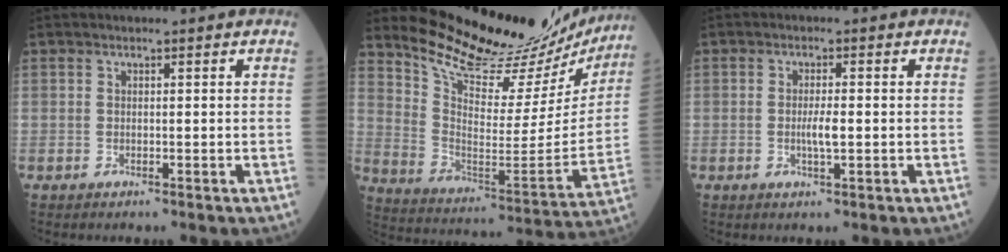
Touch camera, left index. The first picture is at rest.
{"total": 24.9, "force": [23.2, 5.6, 7.1], "torque": [-0.113, -0.082, 0.318]}
{"total": 2.4, "force": [-0.6, 0.2, 2.4], "torque": [-0.045, -0.005, -0.011]}